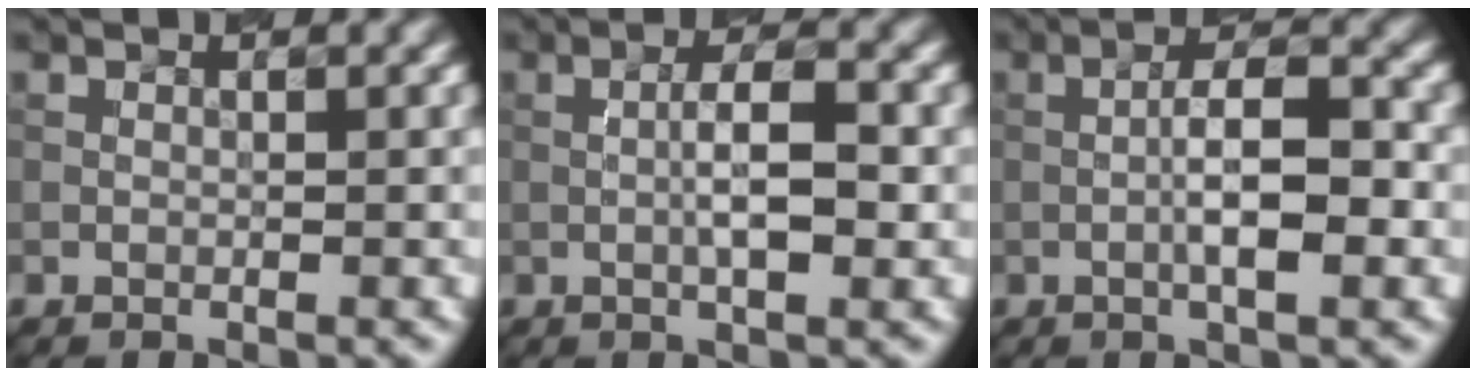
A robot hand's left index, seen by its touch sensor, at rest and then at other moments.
{"total": 4.1, "force": [-0.3, 1.0, 3.9], "torque": [-0.073, 0.006, -0.008]}
{"total": 5.0, "force": [-0.9, 1.3, 4.8], "torque": [-0.084, 0.010, -0.020]}